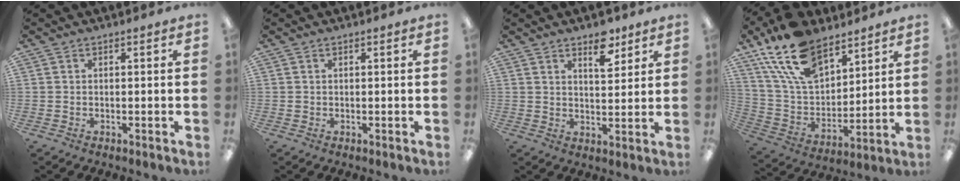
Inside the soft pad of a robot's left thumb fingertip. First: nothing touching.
{"total": 0.6, "force": [0.2, 0.5, 0.1], "torque": [-0.004, 0.005, 0.003]}
{"total": 7.0, "force": [4.9, 3.2, 3.8], "torque": [-0.032, -0.030, 0.080]}
{"total": 19.5, "force": [13.2, 10.1, 10.1], "torque": [-0.201, -0.053, 0.245]}